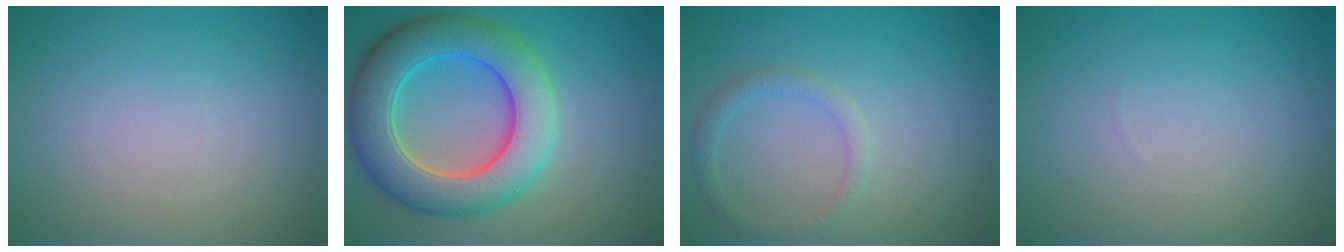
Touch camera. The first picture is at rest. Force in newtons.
{"total": 9.0, "press": 9.0, "slide": 0.5}
{"total": 1.5, "press": 1.5, "slide": 0.1}
{"total": 0.0}